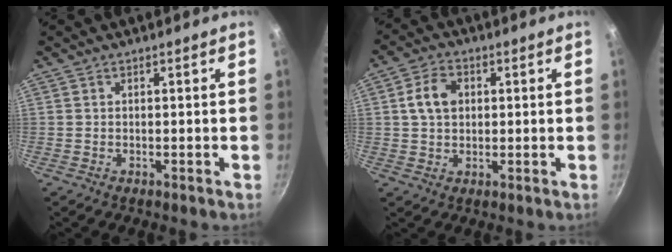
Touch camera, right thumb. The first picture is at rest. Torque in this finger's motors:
{"motor_torque": [-0.13, 0.16, 0.01, -0.02, 0.10]}